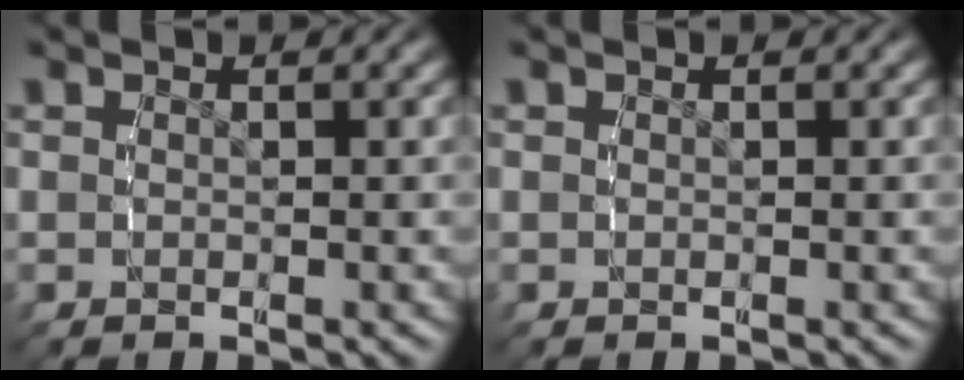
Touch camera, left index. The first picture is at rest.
{"total": 0.0}